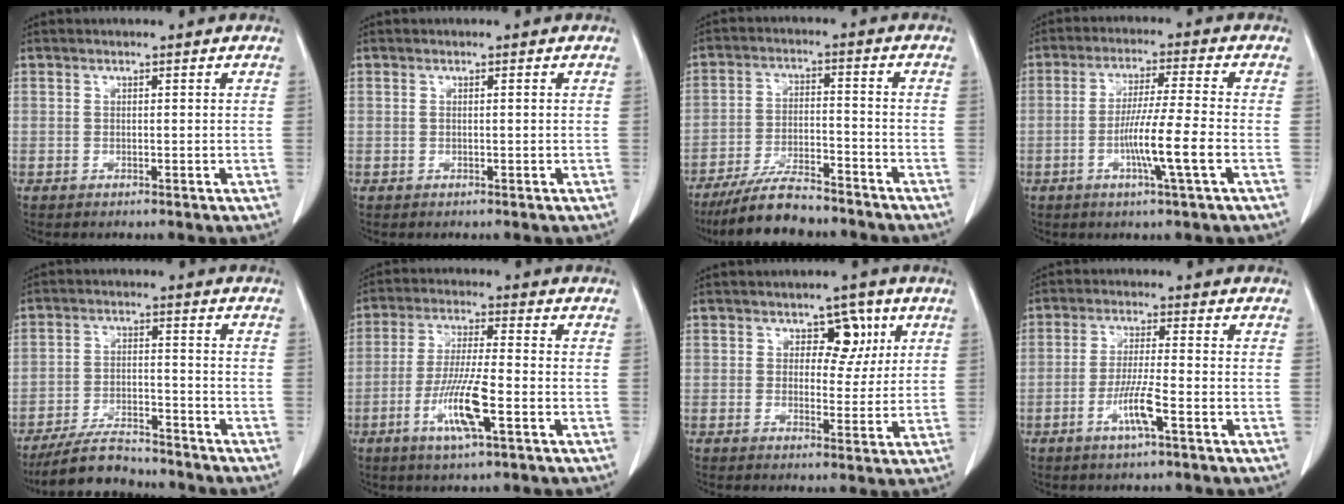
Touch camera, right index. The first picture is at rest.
{"total": 0.7, "force": [0.0, 0.2, 0.7], "torque": [-0.021, 0.007, 0.004]}
{"total": 11.9, "force": [-10.2, 2.4, 5.6], "torque": [-0.102, -0.010, -0.174]}
{"total": 9.1, "force": [-2.8, -0.5, 8.7], "torque": [-0.157, -0.007, -0.052]}
{"total": 10.4, "force": [-9.4, 2.5, 3.7], "torque": [-0.065, -0.005, -0.159]}
{"total": 9.8, "force": [-3.7, 0.9, 9.0], "torque": [-0.177, -0.012, -0.070]}
{"total": 7.1, "force": [2.3, 4.5, 4.9], "torque": [-0.072, 0.020, 0.041]}
{"total": 6.3, "force": [-2.7, 0.3, 5.6], "torque": [-0.111, -0.005, -0.051]}